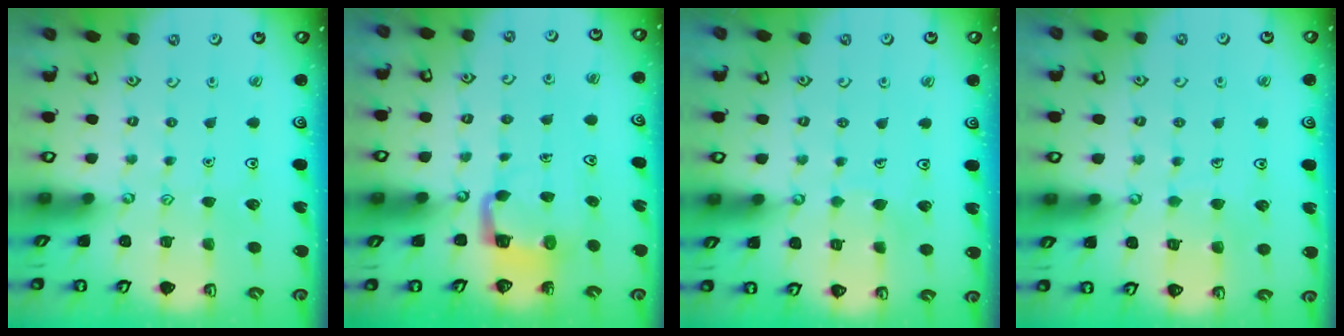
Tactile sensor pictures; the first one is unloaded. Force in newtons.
{"total": 4.5, "press": 4.5, "slide": 0.1}
{"total": 3.6, "press": 3.6, "slide": 0.2}
{"total": 5.6, "press": 5.6, "slide": 0.2}